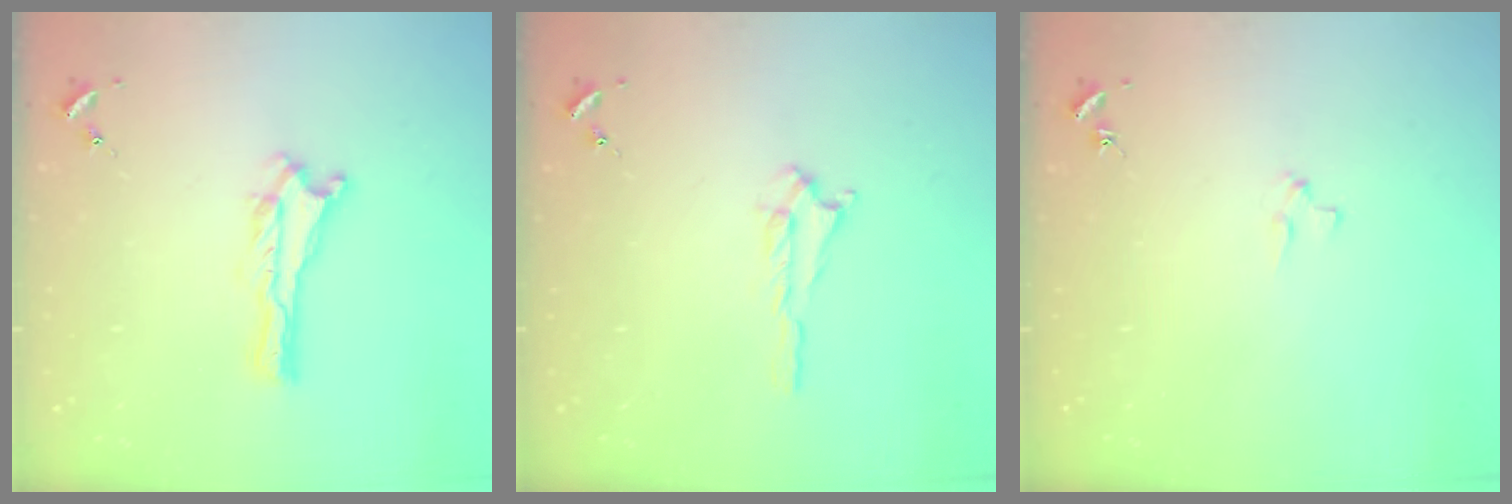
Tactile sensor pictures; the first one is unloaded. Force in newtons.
{"total": 0.7, "press": 0.7, "slide": 0.2}
{"total": 1.9, "press": 1.9, "slide": 0.2}